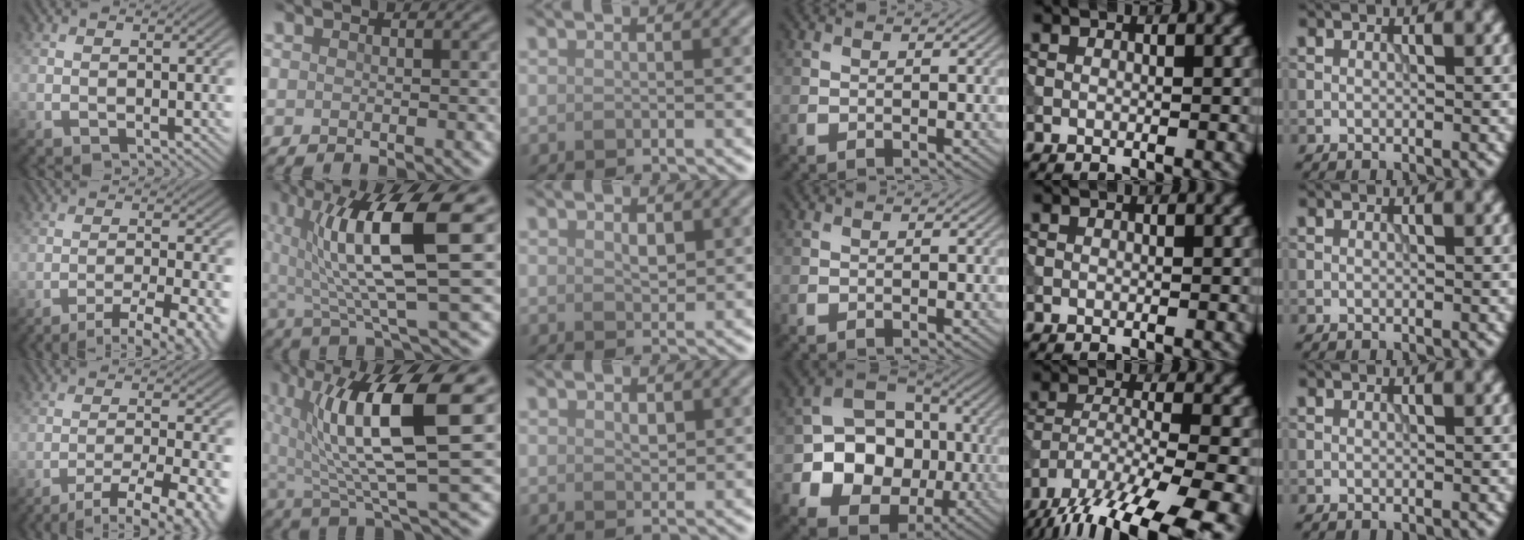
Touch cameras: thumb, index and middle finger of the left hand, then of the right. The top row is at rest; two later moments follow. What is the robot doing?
{"motion": "extract", "object": "tissue"}